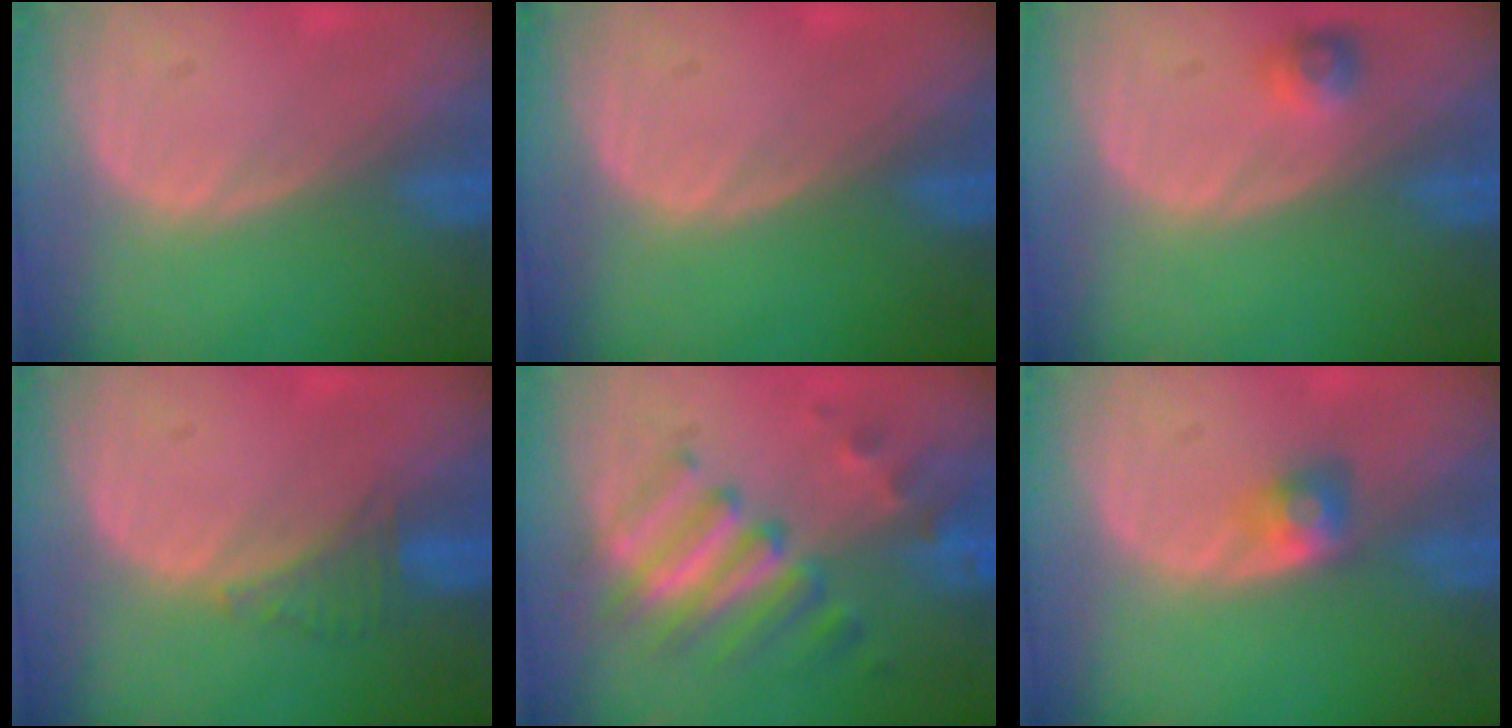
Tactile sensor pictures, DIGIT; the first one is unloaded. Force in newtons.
{"total": 0.0}
{"total": 2.4, "press": 2.2, "slide": 0.9}
{"total": 2.3, "press": 2.2, "slide": 0.7}
{"total": 7.6, "press": 7.6, "slide": 0.9}
{"total": 2.8, "press": 2.6, "slide": 1.2}